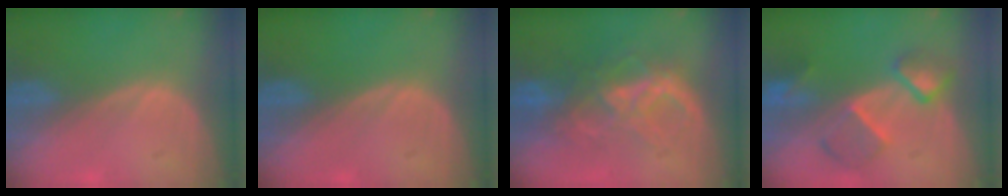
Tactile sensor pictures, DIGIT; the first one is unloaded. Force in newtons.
{"total": 0.0}
{"total": 7.7, "press": 7.4, "slide": 2.0}
{"total": 7.5, "press": 6.7, "slide": 3.4}